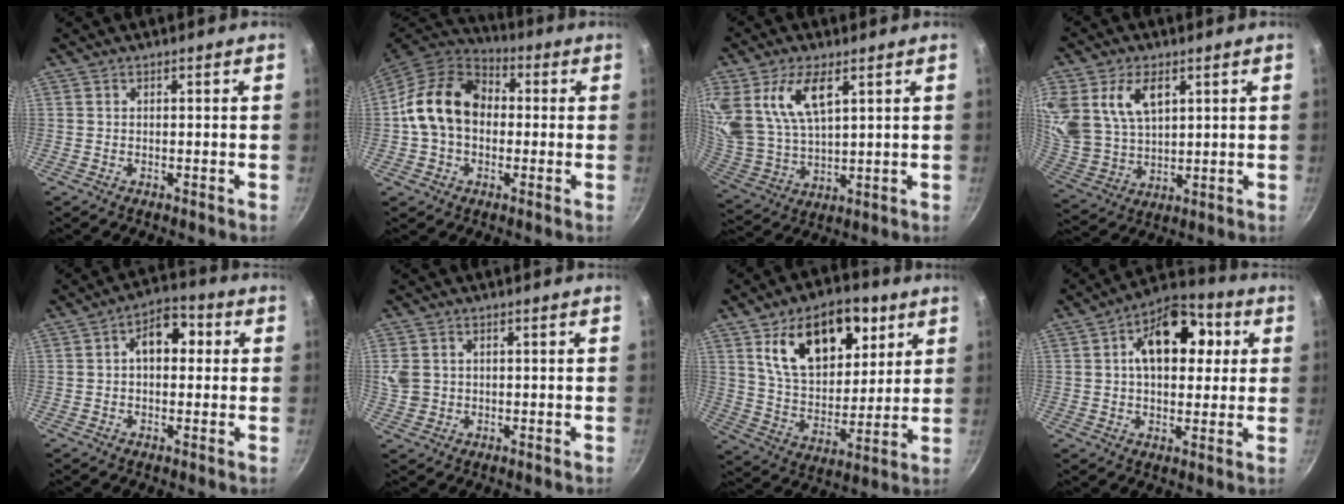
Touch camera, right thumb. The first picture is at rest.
{"total": 15.3, "force": [-0.1, 11.5, 10.2], "torque": [-0.170, 0.035, -0.014]}
{"total": 16.1, "force": [6.9, 8.1, 12.1], "torque": [-0.249, -0.019, 0.144]}
{"total": 17.7, "force": [6.5, 11.5, 11.8], "torque": [-0.254, -0.010, 0.138]}
{"total": 7.9, "force": [1.2, 4.9, 6.1], "torque": [-0.069, 0.023, 0.009]}
{"total": 4.6, "force": [0.5, 3.9, 2.4], "torque": [-0.045, 0.003, 0.018]}
{"total": 20.0, "force": [9.0, 11.9, 13.5], "torque": [-0.169, -0.029, 0.157]}
{"total": 15.5, "force": [3.7, 9.2, 11.9], "torque": [-0.143, 0.017, 0.049]}